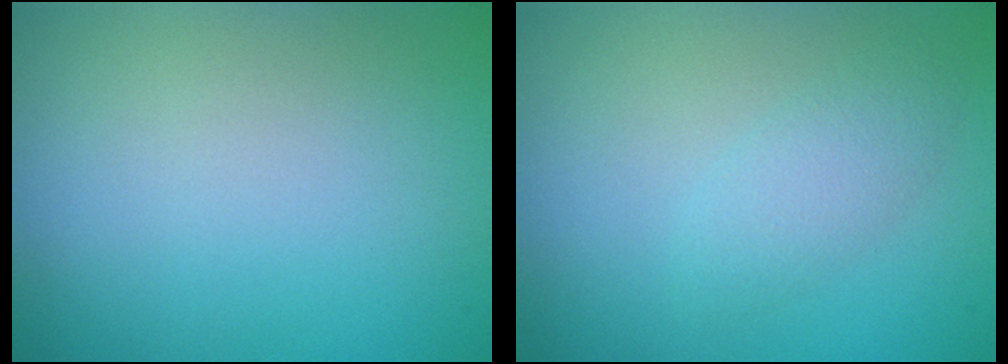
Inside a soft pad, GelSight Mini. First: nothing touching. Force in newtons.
{"total": 1.9, "press": 1.9, "slide": 0.0}